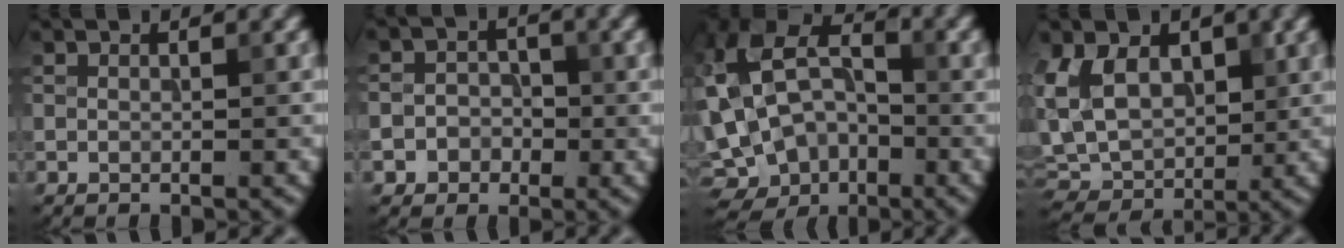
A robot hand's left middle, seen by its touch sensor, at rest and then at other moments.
{"total": 3.1, "force": [-1.2, 2.8, 0.8], "torque": [0.018, 0.009, -0.034]}
{"total": 13.1, "force": [-2.0, 10.0, 8.3], "torque": [-0.192, 0.010, -0.021]}
{"total": 6.9, "force": [1.5, 5.2, 4.3], "torque": [-0.099, -0.005, 0.022]}